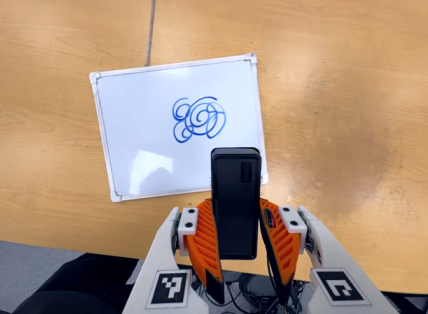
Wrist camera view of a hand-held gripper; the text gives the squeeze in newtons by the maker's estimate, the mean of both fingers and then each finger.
{"total": 5.5, "left": 4.2, "right": 6.8}